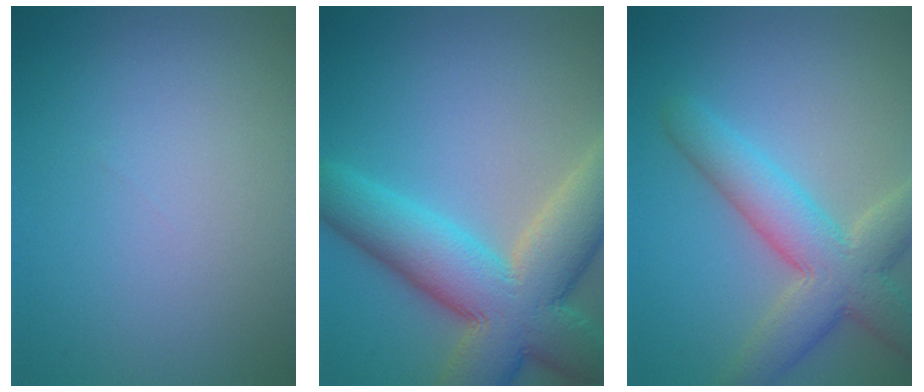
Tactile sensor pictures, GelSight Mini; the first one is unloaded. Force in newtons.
{"total": 11.9, "press": 11.9, "slide": 0.9}
{"total": 6.8, "press": 6.8, "slide": 0.6}